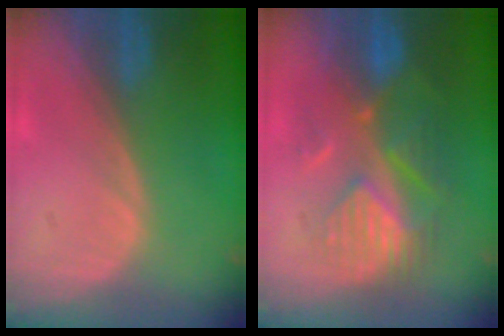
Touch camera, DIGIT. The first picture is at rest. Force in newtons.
{"total": 8.4, "press": 8.3, "slide": 1.3}